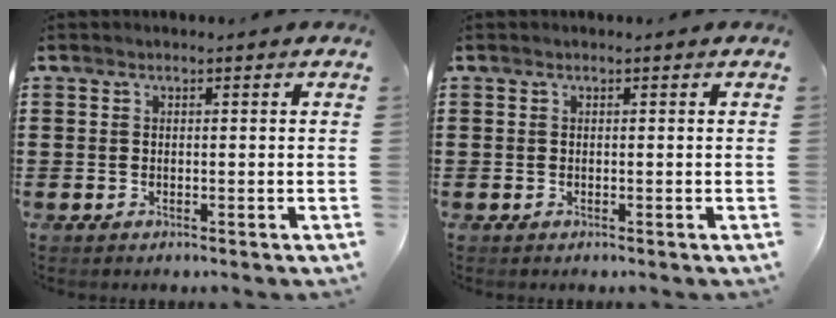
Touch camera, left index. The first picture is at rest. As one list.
[{"total": 0.0}]